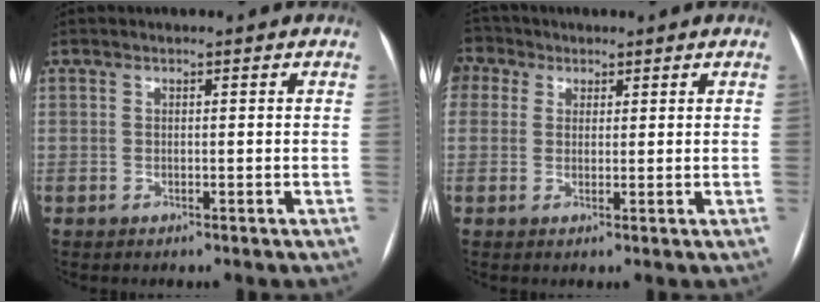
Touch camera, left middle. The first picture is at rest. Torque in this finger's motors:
{"motor_torque": [1.50, -0.64, 1.05, 0.21]}